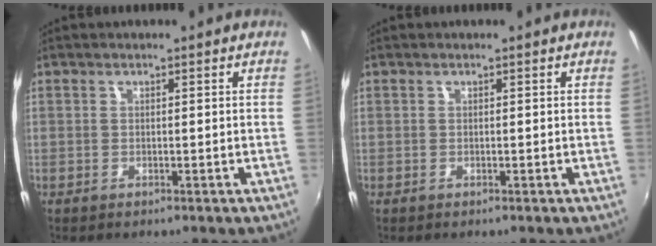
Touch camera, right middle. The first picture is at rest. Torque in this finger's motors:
{"motor_torque": [0.32, -0.31, 0.05, 0.00]}